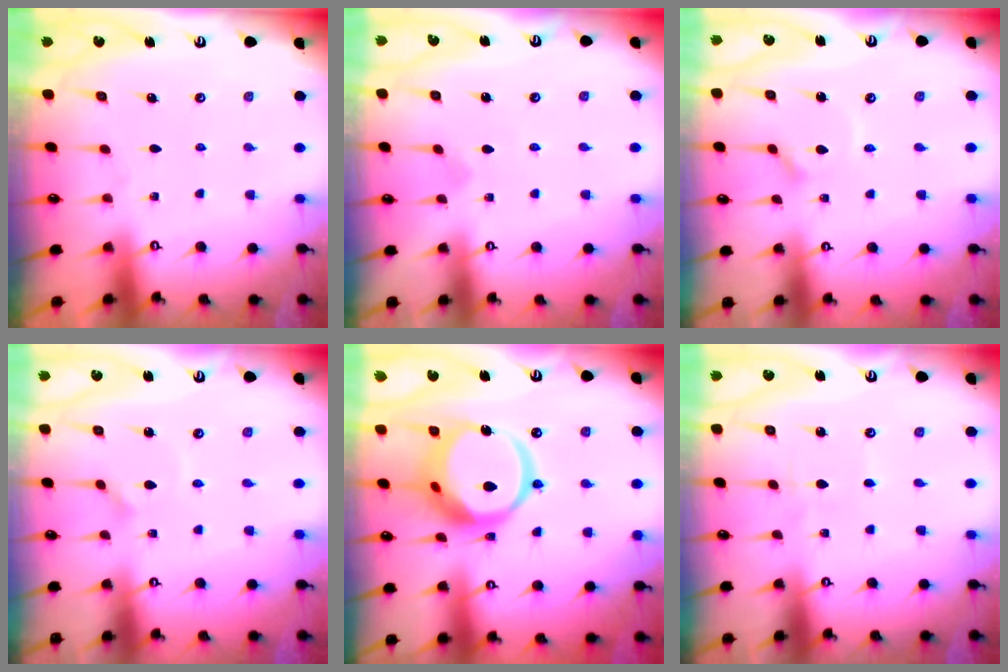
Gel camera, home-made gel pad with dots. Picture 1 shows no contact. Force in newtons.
{"total": 1.9, "press": 1.9, "slide": 0.1}
{"total": 3.4, "press": 3.4, "slide": 0.4}
{"total": 2.4, "press": 2.4, "slide": 0.2}
{"total": 16.8, "press": 16.7, "slide": 1.8}
{"total": 2.3, "press": 2.3, "slide": 0.3}